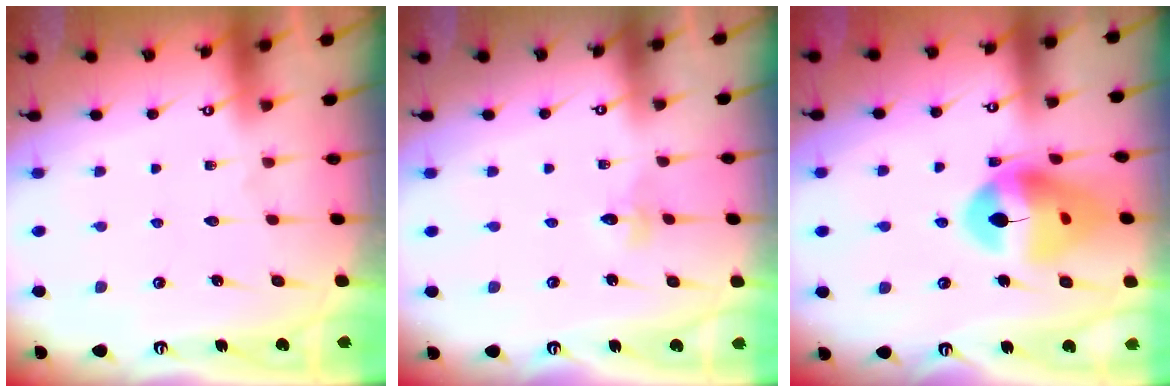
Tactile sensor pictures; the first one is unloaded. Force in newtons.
{"total": 2.3, "press": 2.3, "slide": 0.2}
{"total": 16.2, "press": 16.1, "slide": 1.8}